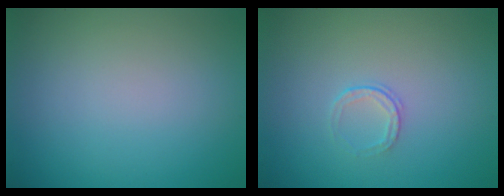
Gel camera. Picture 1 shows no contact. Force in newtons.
{"total": 1.0, "press": 0.7, "slide": 0.7}